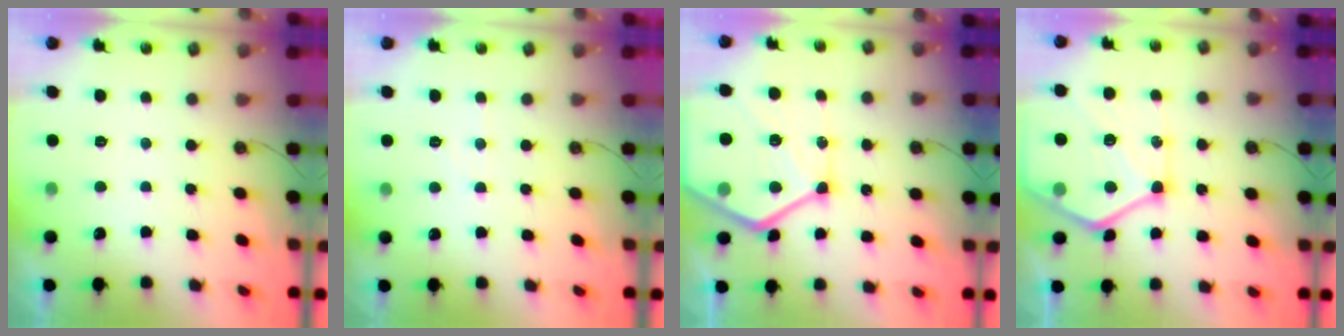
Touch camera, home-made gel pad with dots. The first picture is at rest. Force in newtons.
{"total": 4.9, "press": 4.8, "slide": 0.7}
{"total": 23.1, "press": 23.1, "slide": 1.8}
{"total": 19.6, "press": 19.5, "slide": 1.9}